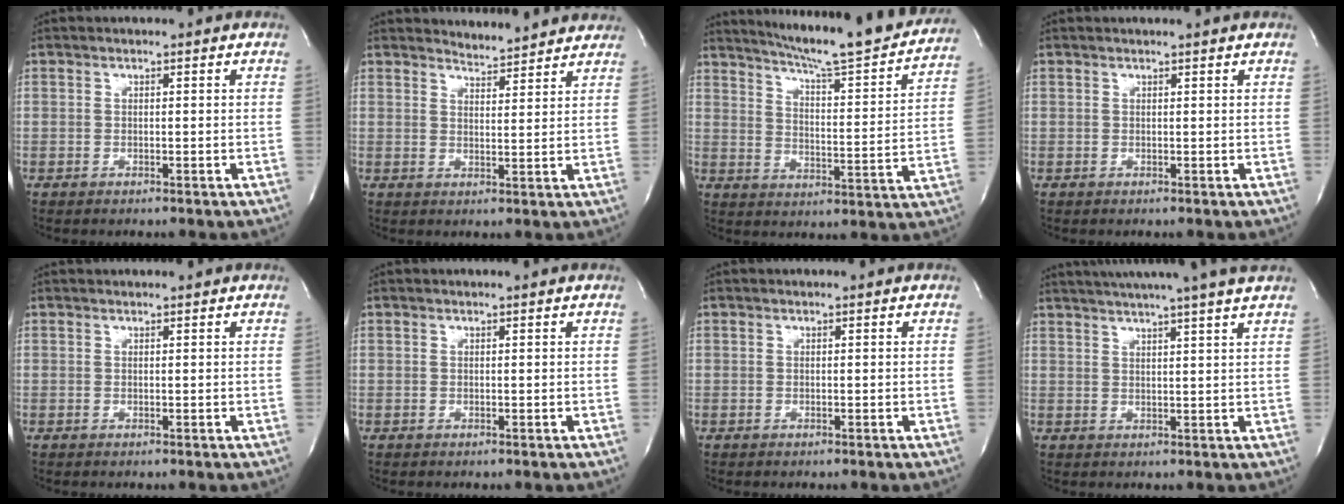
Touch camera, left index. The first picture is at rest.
{"total": 6.0, "force": [5.9, 0.8, 0.1], "torque": [-0.006, 0.005, 0.067]}
{"total": 21.9, "force": [19.8, 0.8, 9.2], "torque": [-0.141, -0.050, 0.261]}
{"total": 1.6, "force": [1.5, -0.4, 0.5], "torque": [-0.014, 0.003, 0.021]}
{"total": 1.9, "force": [1.8, 0.2, 0.3], "torque": [-0.008, 0.019, 0.024]}
{"total": 0.5, "force": [0.5, 0.0, 0.2], "torque": [-0.003, 0.000, 0.007]}
{"total": 0.0}
{"total": 14.5, "force": [12.5, -1.5, 7.1], "torque": [-0.120, 0.000, 0.161]}